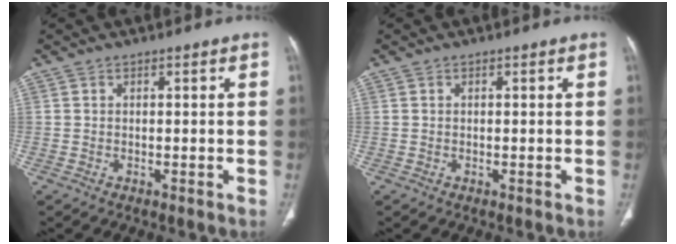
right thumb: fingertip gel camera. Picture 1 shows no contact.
{"total": 0.0}